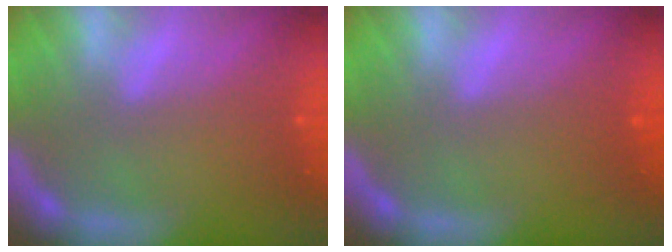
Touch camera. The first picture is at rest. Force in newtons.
{"total": 0.9}